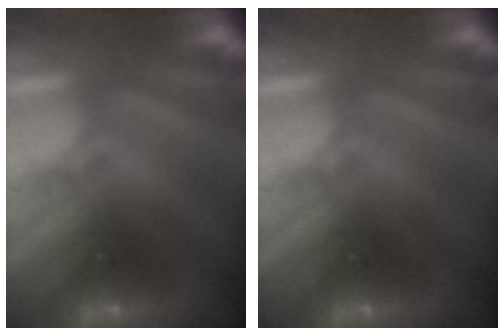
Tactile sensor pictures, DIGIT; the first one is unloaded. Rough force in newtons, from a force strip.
{"total": 0.0}